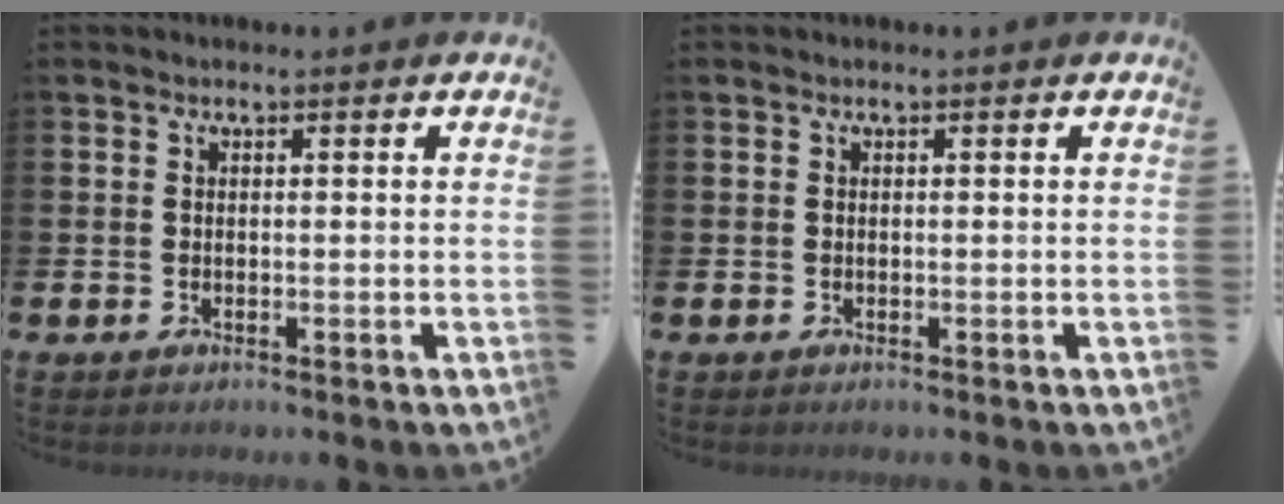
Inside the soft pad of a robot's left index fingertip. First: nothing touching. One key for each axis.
{"total": 0.0}